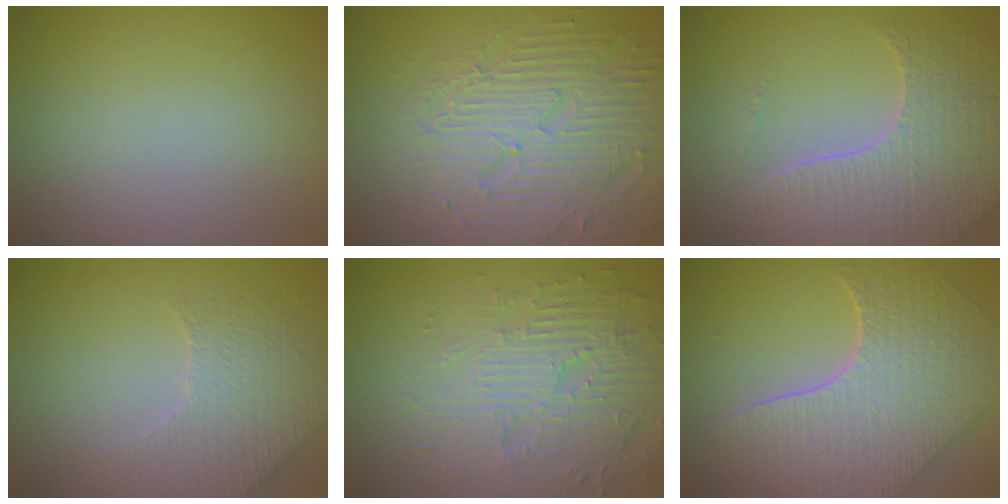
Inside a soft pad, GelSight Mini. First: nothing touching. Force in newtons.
{"total": 6.5, "press": 5.4, "slide": 3.6}
{"total": 6.1, "press": 4.9, "slide": 3.7}
{"total": 2.6, "press": 2.4, "slide": 1.0}
{"total": 4.1, "press": 4.1, "slide": 0.5}
{"total": 8.5, "press": 6.1, "slide": 5.8}